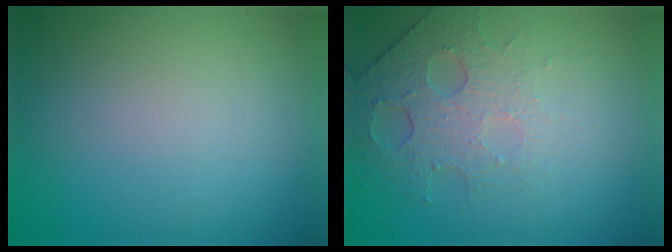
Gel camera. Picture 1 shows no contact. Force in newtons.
{"total": 4.9, "press": 3.2, "slide": 3.6}